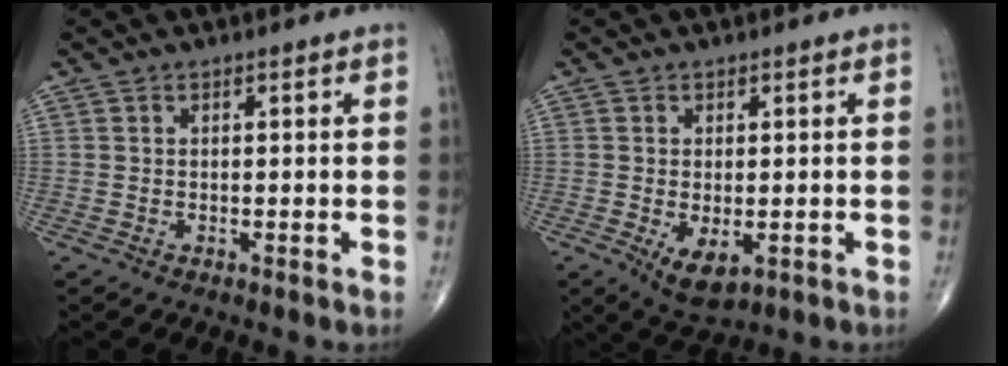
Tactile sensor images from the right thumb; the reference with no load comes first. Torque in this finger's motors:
{"motor_torque": [-0.16, 0.33, -0.04, -0.14, 0.04]}